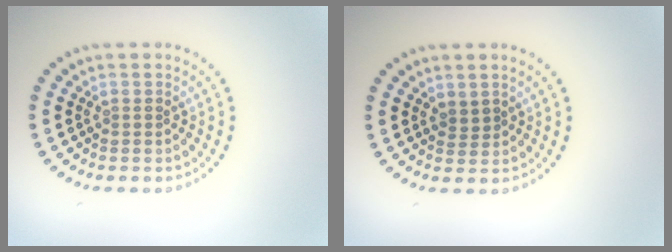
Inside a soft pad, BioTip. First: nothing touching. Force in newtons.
{"total": 0.6, "press": 0.4, "slide": 0.5}